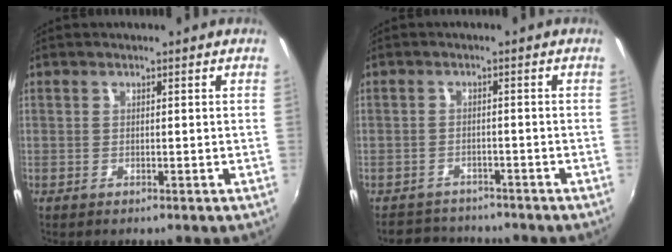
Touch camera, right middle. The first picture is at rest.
{"total": 5.6, "force": [-5.2, 2.0, 0.4], "torque": [-0.024, 0.009, -0.082]}